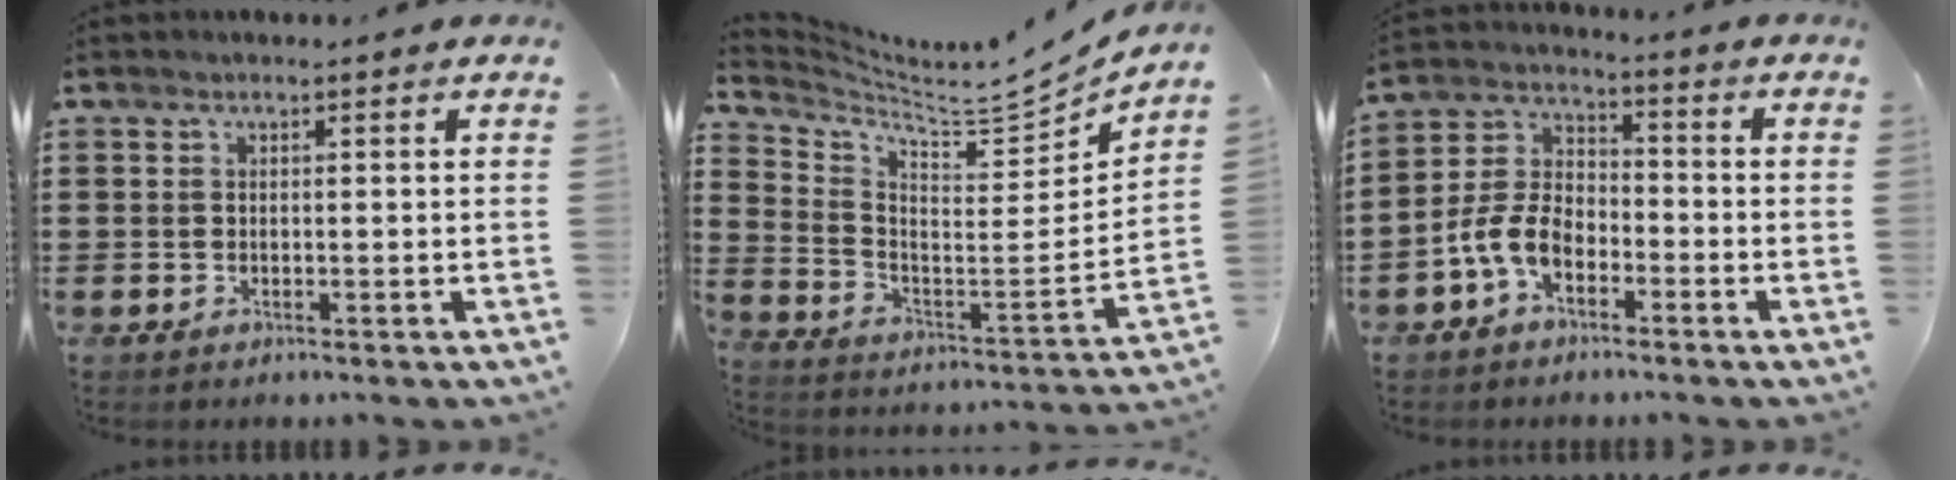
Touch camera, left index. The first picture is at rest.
{"total": 6.1, "force": [5.7, 1.1, 1.9], "torque": [-0.060, -0.059, 0.091]}
{"total": 6.9, "force": [-4.0, 3.8, 4.1], "torque": [-0.117, 0.001, -0.087]}